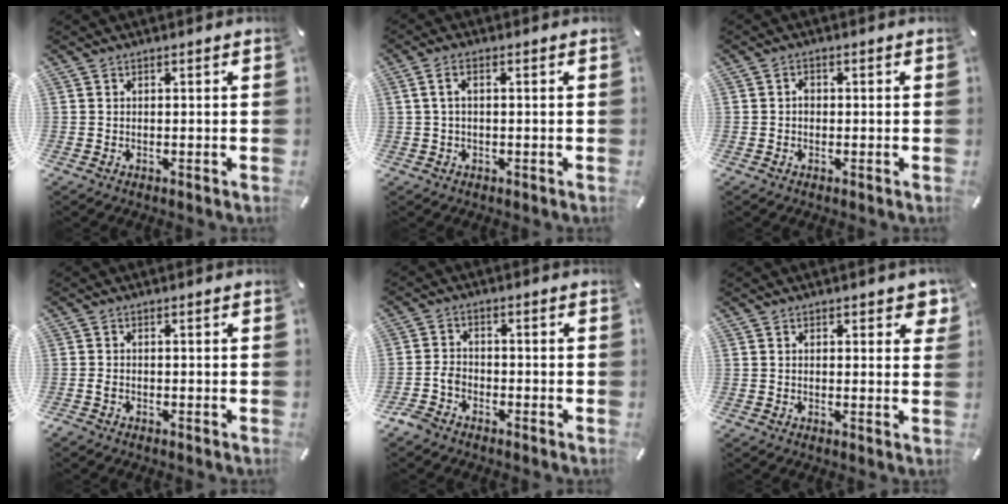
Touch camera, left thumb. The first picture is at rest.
{"total": 2.7, "force": [0.2, 1.1, 2.4], "torque": [-0.047, 0.005, 0.003]}
{"total": 1.4, "force": [-0.2, 1.2, 0.6], "torque": [-0.014, 0.006, -0.006]}
{"total": 1.0, "force": [-0.7, 0.6, 0.3], "torque": [-0.009, 0.001, -0.014]}
{"total": 4.1, "force": [-2.7, 2.8, 1.3], "torque": [-0.035, 0.012, -0.053]}
{"total": 2.6, "force": [1.4, 1.4, 1.7], "torque": [-0.016, -0.004, 0.019]}